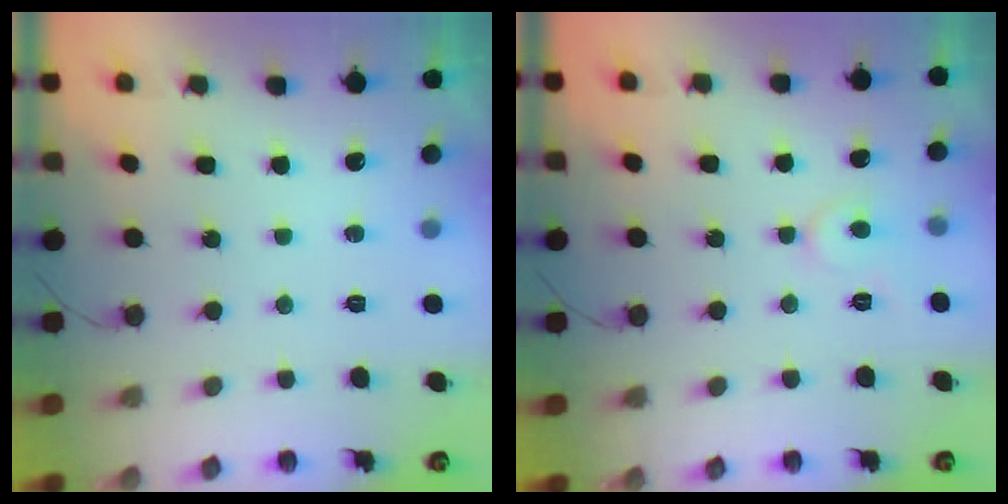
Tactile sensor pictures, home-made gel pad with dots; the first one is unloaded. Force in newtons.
{"total": 5.2, "press": 5.1, "slide": 0.5}